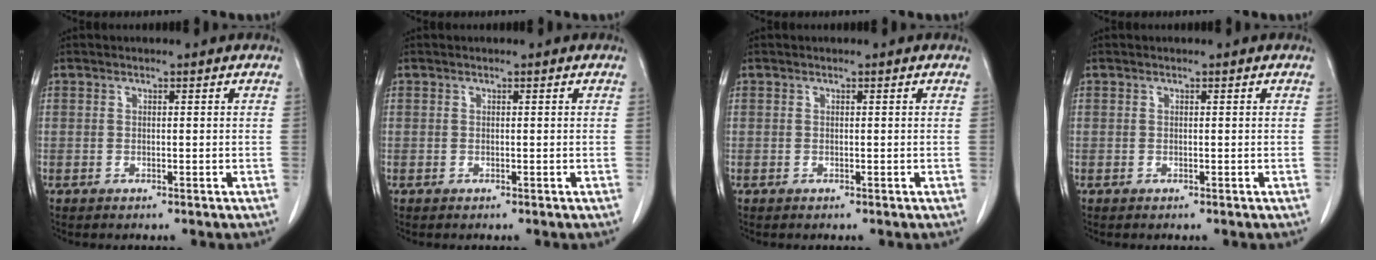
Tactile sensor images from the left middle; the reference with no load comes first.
{"total": 0.0}
{"total": 0.0}
{"total": 0.0}